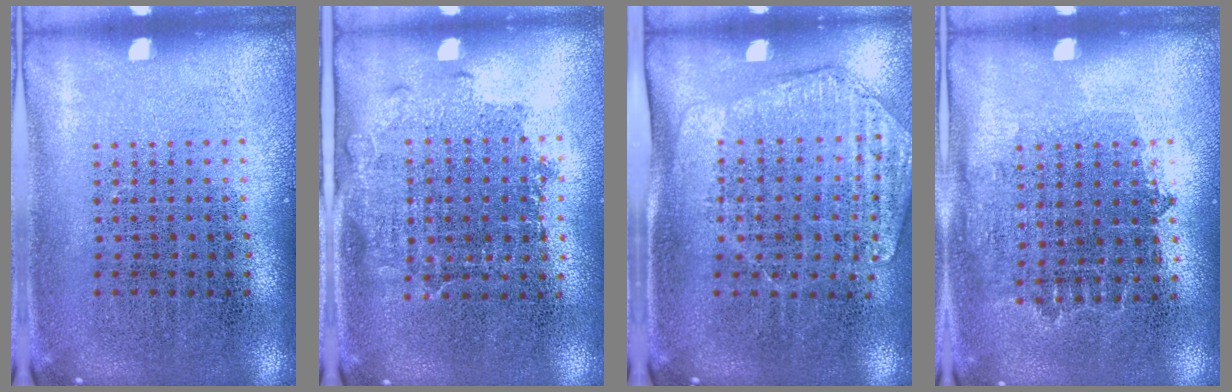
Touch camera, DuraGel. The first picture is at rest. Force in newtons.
{"total": 1.3, "press": 1.1, "slide": 0.8}
{"total": 1.7, "press": 1.5, "slide": 0.9}
{"total": 0.8, "press": 0.7, "slide": 0.4}